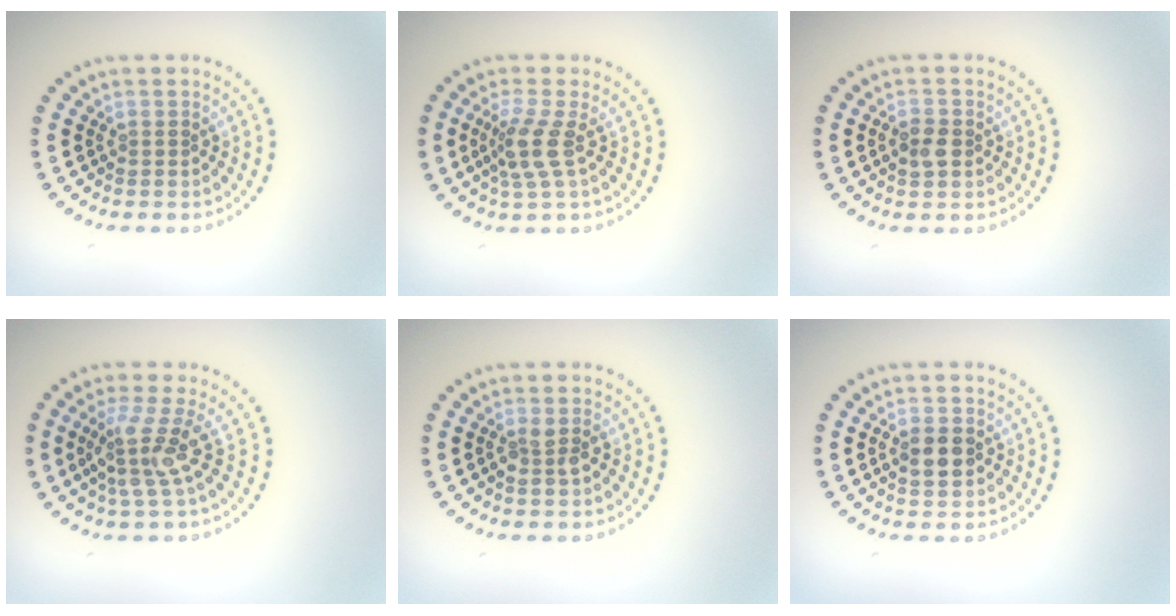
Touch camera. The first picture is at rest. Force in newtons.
{"total": 2.8, "press": 2.2, "slide": 1.8}
{"total": 1.9, "press": 1.8, "slide": 0.3}
{"total": 3.6, "press": 2.6, "slide": 2.5}
{"total": 1.4, "press": 1.3, "slide": 0.4}
{"total": 2.7, "press": 2.7, "slide": 0.0}